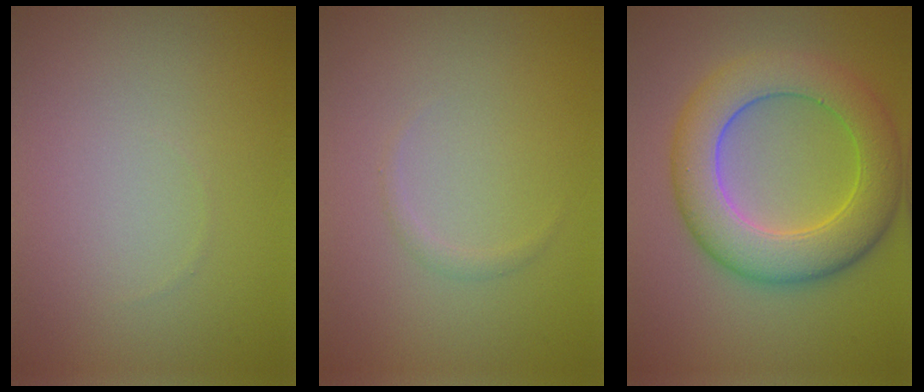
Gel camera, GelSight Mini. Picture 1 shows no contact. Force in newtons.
{"total": 0.6, "press": 0.6, "slide": 0.0}
{"total": 8.2, "press": 8.2, "slide": 0.2}